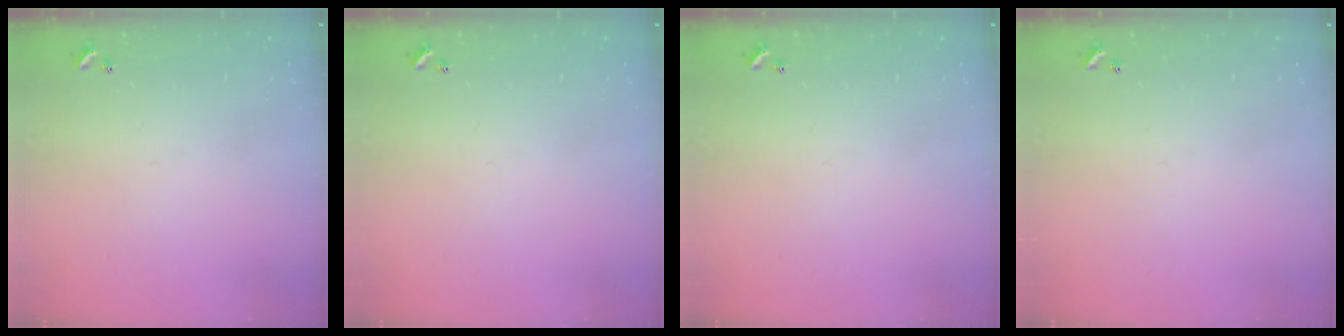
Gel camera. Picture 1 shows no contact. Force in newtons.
{"total": 0.0}
{"total": 0.0}
{"total": 0.0}